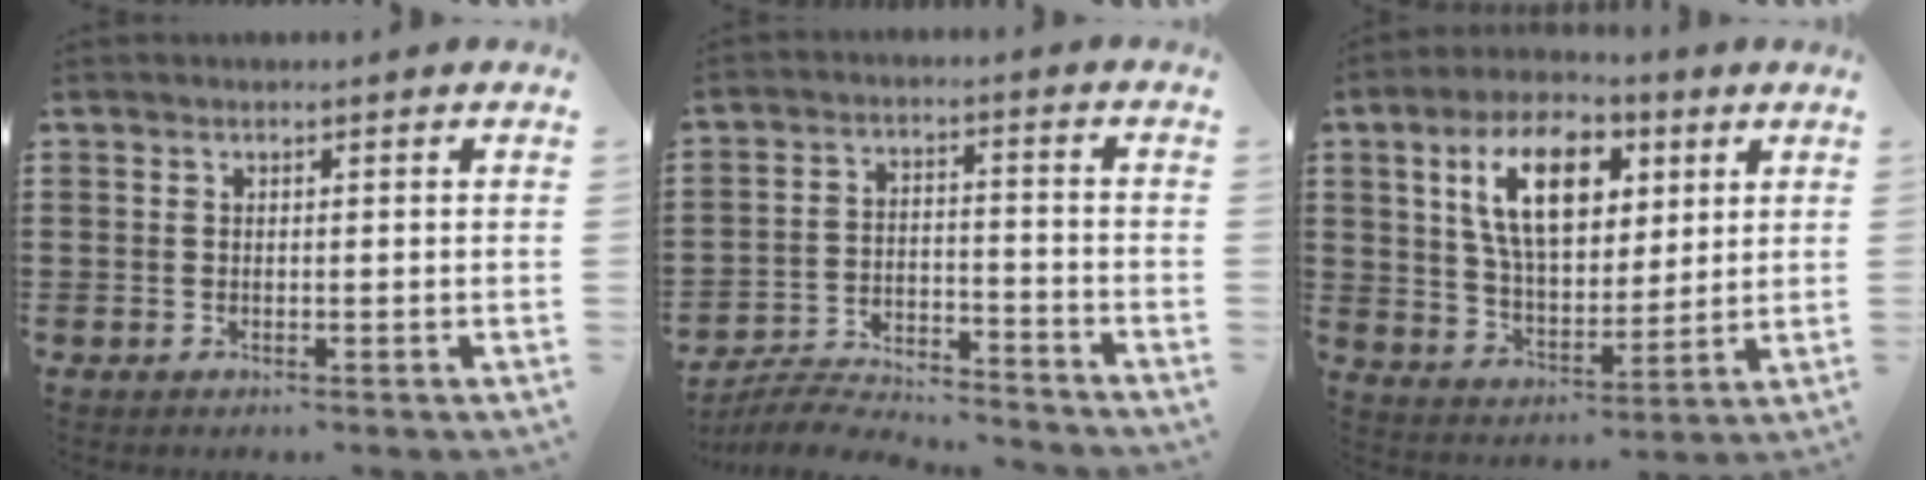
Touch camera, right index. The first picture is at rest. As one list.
[{"total": 5.9, "force": [-5.8, 0.6, 0.9], "torque": [-0.028, 0.007, -0.118]}, {"total": 12.7, "force": [4.9, 6.6, 9.6], "torque": [-0.193, 0.016, 0.086]}]